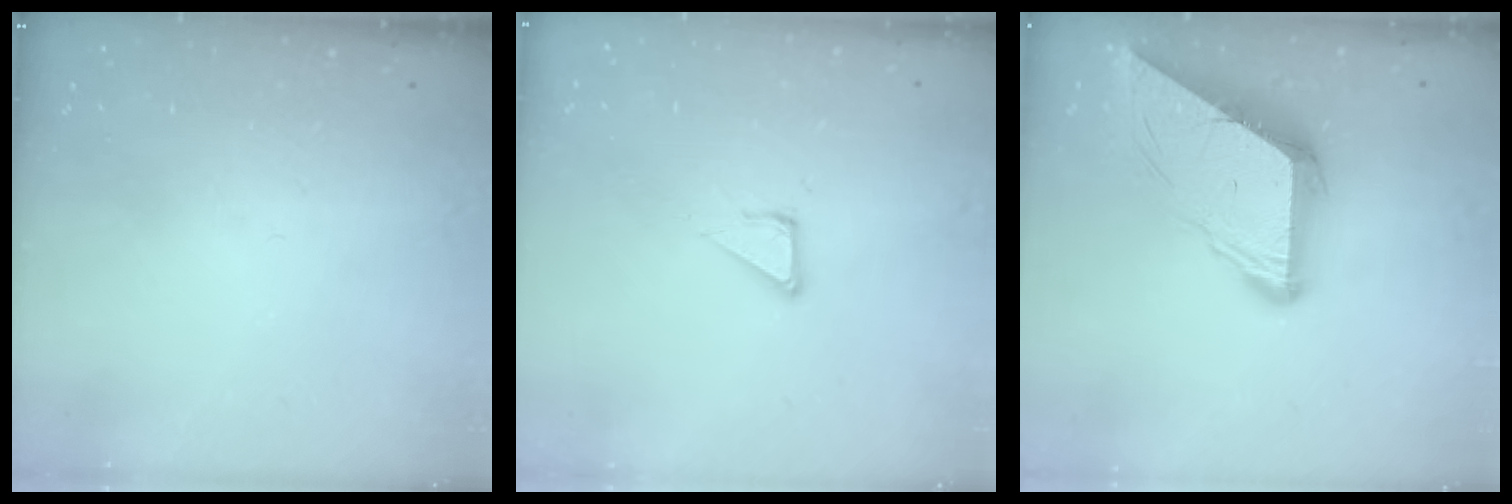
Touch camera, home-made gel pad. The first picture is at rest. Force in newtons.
{"total": 1.9, "press": 1.9, "slide": 0.1}
{"total": 10.3, "press": 10.3, "slide": 1.1}